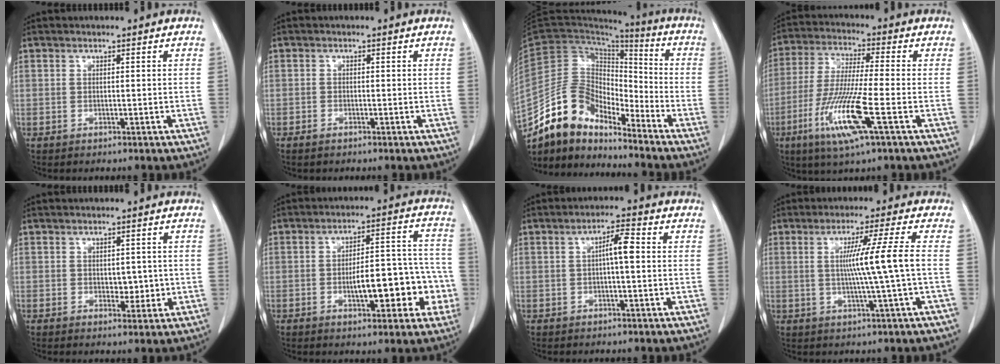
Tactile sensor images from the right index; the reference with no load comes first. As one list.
[{"total": 1.4, "force": [-0.9, 0.7, 0.8], "torque": [-0.017, 0.000, -0.013]}, {"total": 13.5, "force": [-11.3, 5.7, 4.5], "torque": [-0.087, 0.051, -0.215]}, {"total": 13.0, "force": [-5.1, 0.4, 12.0], "torque": [-0.253, -0.027, -0.099]}, {"total": 3.6, "force": [-0.3, 2.3, 2.8], "torque": [-0.037, 0.005, 0.006]}, {"total": 12.9, "force": [-3.5, 4.7, 11.5], "torque": [-0.146, 0.041, -0.041]}, {"total": 4.3, "force": [0.3, 0.8, 4.3], "torque": [-0.075, 0.013, 0.004]}, {"total": 8.1, "force": [0.0, -2.0, 7.9], "torque": [-0.134, -0.001, 0.008]}]